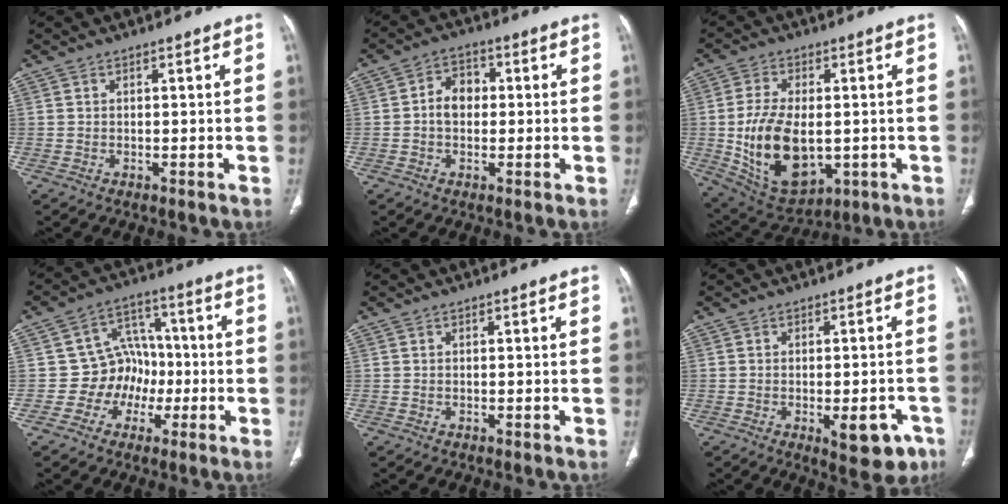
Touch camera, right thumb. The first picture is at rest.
{"total": 5.6, "force": [0.0, 4.3, 3.5], "torque": [-0.040, 0.018, -0.009]}
{"total": 16.6, "force": [-1.7, 9.6, 13.4], "torque": [-0.232, -0.007, -0.004]}
{"total": 8.8, "force": [-2.0, 8.1, 2.7], "torque": [0.018, 0.037, -0.038]}
{"total": 0.0}
{"total": 8.3, "force": [-3.7, 3.6, 6.5], "torque": [-0.057, 0.010, -0.036]}